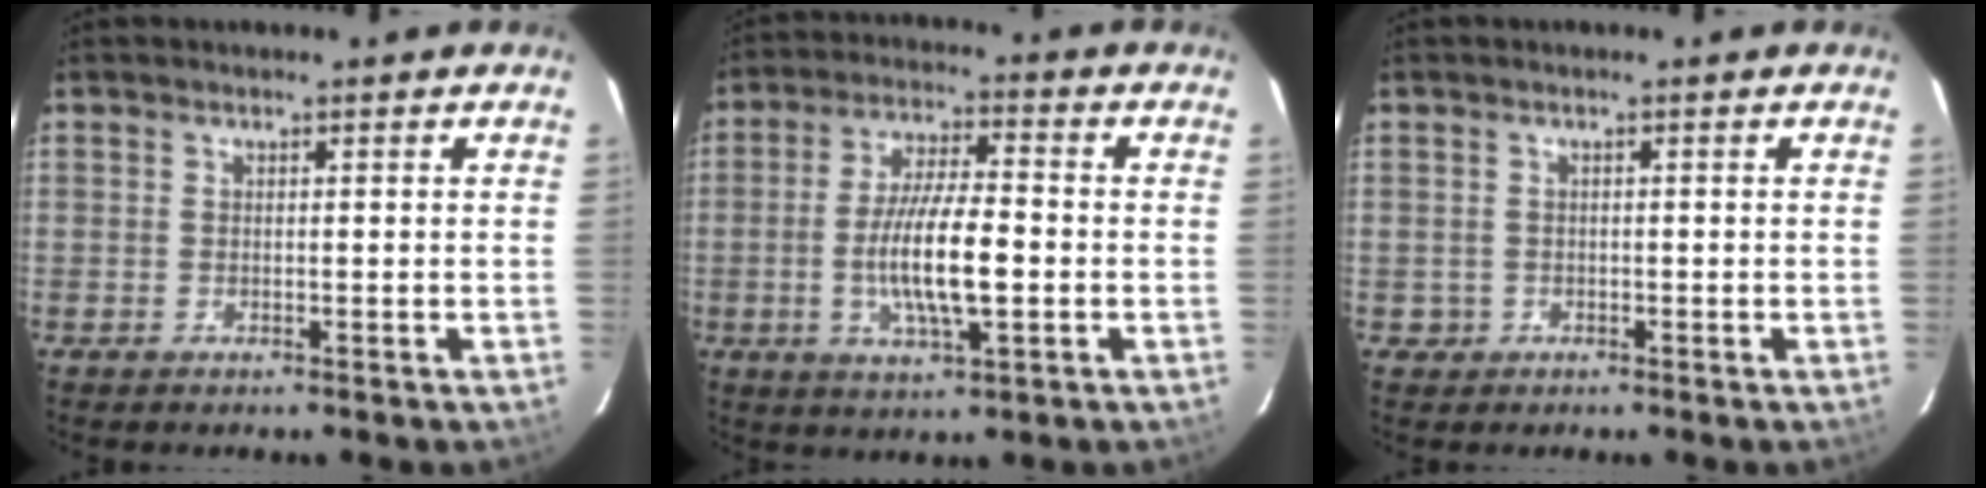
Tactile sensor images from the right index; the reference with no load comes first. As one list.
[{"total": 11.8, "force": [-2.2, 2.8, 11.2], "torque": [-0.213, -0.004, -0.039]}, {"total": 1.8, "force": [-0.4, 1.8, 0.0], "torque": [-0.002, 0.006, -0.002]}]